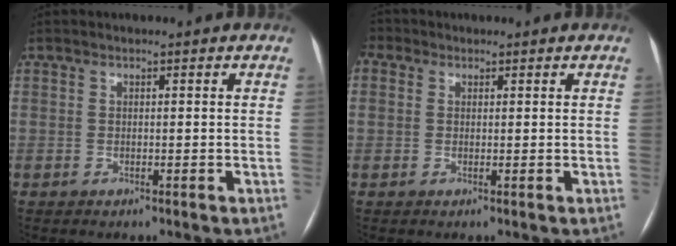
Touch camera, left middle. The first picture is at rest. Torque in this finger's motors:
{"motor_torque": [1.19, -0.95, 1.05, 0.21]}